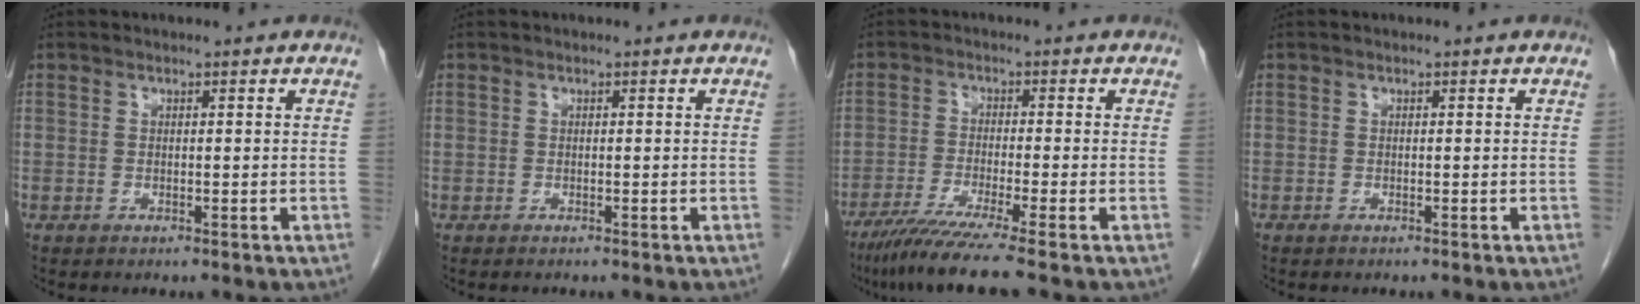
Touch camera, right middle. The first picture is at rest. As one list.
[{"total": 0.0}, {"total": 8.6, "force": [-6.5, -1.3, 5.4], "torque": [-0.089, -0.030, -0.111]}, {"total": 0.0}]